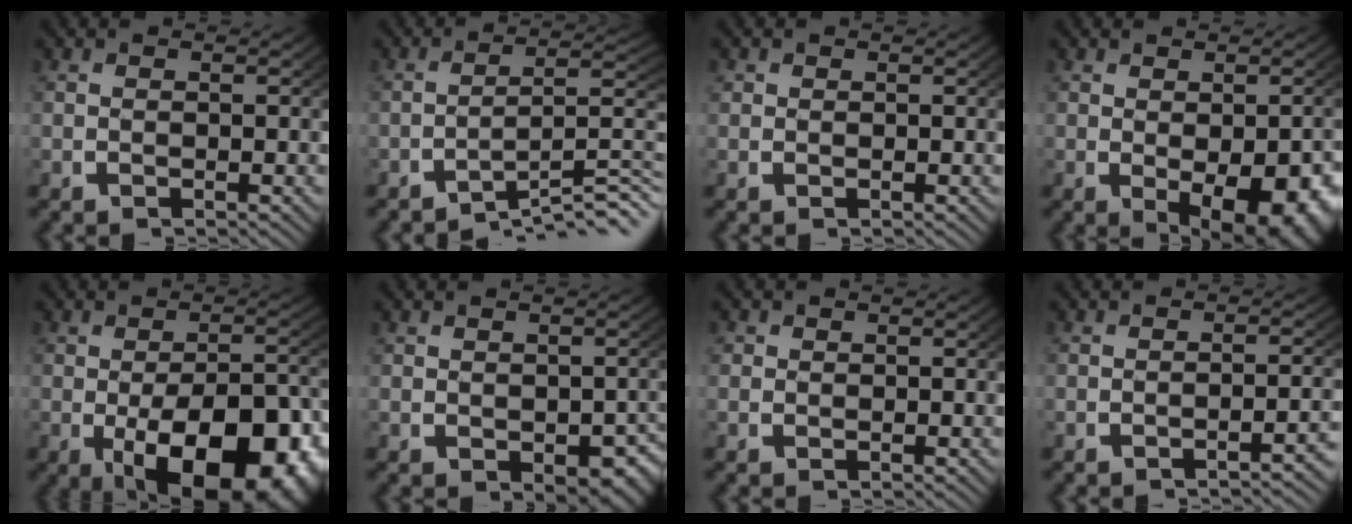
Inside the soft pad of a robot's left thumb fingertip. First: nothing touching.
{"total": 9.1, "force": [-5.5, 3.8, 6.2], "torque": [-0.092, -0.023, -0.069]}
{"total": 0.8, "force": [0.3, 0.7, 0.1], "torque": [-0.003, -0.006, 0.008]}
{"total": 7.8, "force": [-1.9, 4.4, 6.1], "torque": [-0.102, -0.043, -0.002]}
{"total": 14.9, "force": [-4.3, 8.4, 11.5], "torque": [-0.181, -0.060, -0.032]}
{"total": 3.4, "force": [-0.5, 2.3, 2.5], "torque": [-0.031, -0.025, 0.010]}
{"total": 1.1, "force": [0.3, 1.1, 0.3], "torque": [-0.005, -0.005, 0.005]}
{"total": 2.4, "force": [-1.8, 0.0, 1.6], "torque": [-0.026, 0.005, -0.025]}